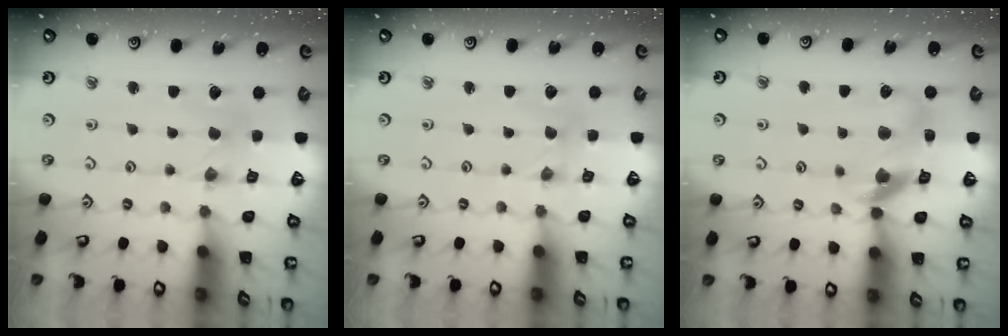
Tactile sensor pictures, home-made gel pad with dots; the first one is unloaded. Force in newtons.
{"total": 0.0}
{"total": 13.2, "press": 13.1, "slide": 1.8}